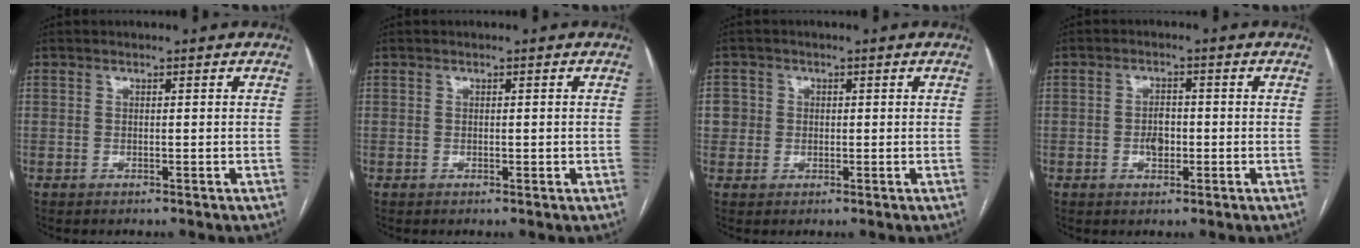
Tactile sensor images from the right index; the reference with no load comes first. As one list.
[{"total": 0.8, "force": [0.0, 0.4, 0.6], "torque": [-0.009, 0.000, 0.002]}, {"total": 3.3, "force": [0.3, 3.3, 0.3], "torque": [0.008, 0.011, 0.006]}, {"total": 3.0, "force": [-0.6, 1.8, 2.3], "torque": [-0.038, 0.004, -0.009]}]